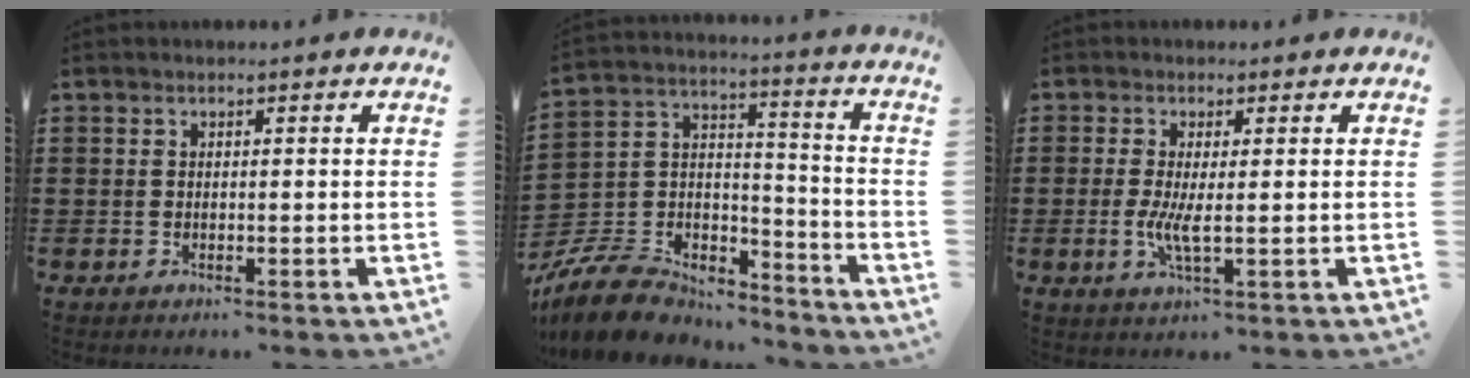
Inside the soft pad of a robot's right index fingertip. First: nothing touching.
{"total": 10.0, "force": [-8.9, 4.0, 2.5], "torque": [-0.079, 0.016, -0.178]}
{"total": 3.7, "force": [-0.2, 0.7, 3.7], "torque": [-0.073, -0.004, -0.007]}